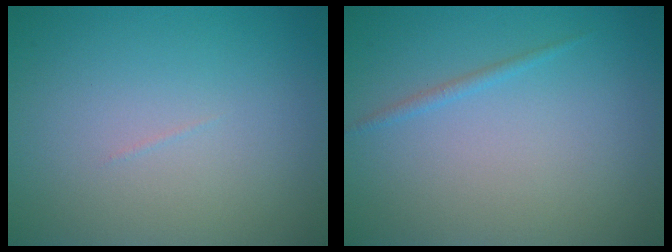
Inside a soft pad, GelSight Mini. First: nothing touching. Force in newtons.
{"total": 0.8, "press": 0.8, "slide": 0.1}